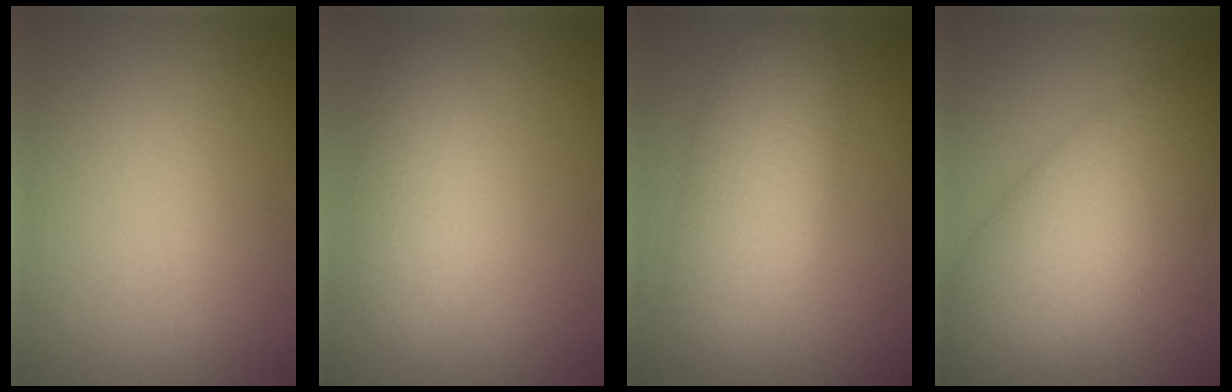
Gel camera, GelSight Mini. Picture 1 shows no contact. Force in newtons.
{"total": 3.5, "press": 3.5, "slide": 0.2}
{"total": 5.8, "press": 5.8, "slide": 0.1}
{"total": 9.3, "press": 9.3, "slide": 0.3}